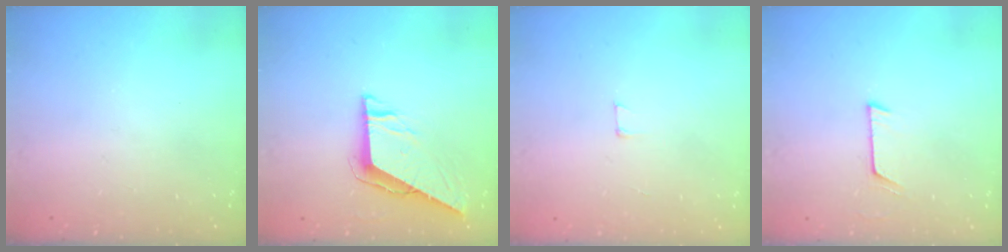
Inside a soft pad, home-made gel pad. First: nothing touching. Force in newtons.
{"total": 7.2, "press": 7.2, "slide": 0.5}
{"total": 3.0, "press": 3.0, "slide": 0.2}
{"total": 5.9, "press": 5.9, "slide": 0.5}